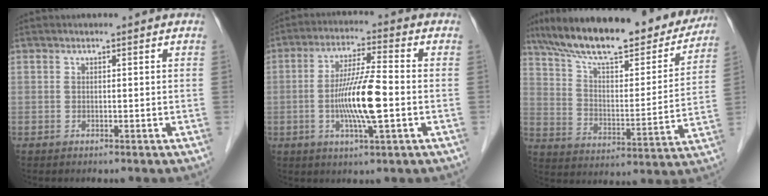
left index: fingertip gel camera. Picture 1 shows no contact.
{"total": 10.2, "force": [-1.8, 0.6, 10.0], "torque": [-0.195, -0.008, -0.039]}
{"total": 25.6, "force": [21.4, 6.2, 12.7], "torque": [-0.205, 0.004, 0.308]}